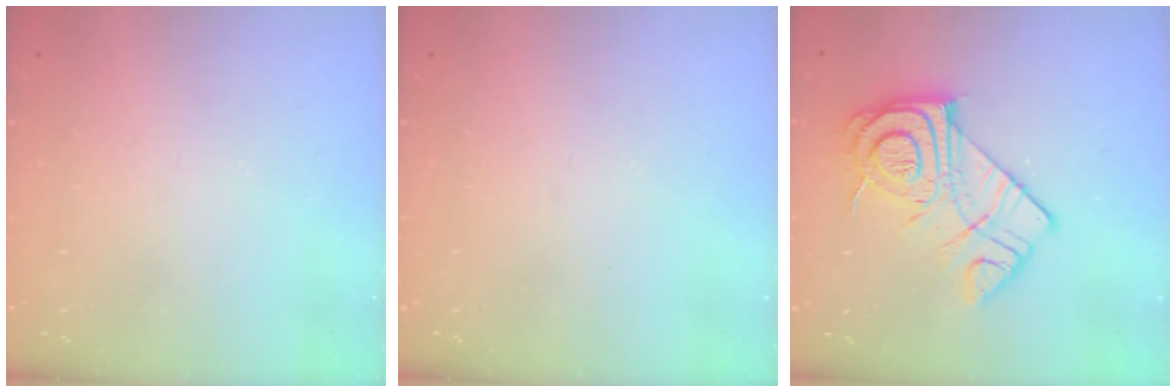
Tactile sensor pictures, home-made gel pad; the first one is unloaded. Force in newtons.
{"total": 0.0}
{"total": 15.6, "press": 15.5, "slide": 0.9}